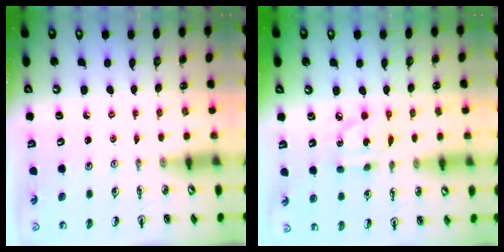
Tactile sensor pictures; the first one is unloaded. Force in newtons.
{"total": 6.7, "press": 6.7, "slide": 0.1}